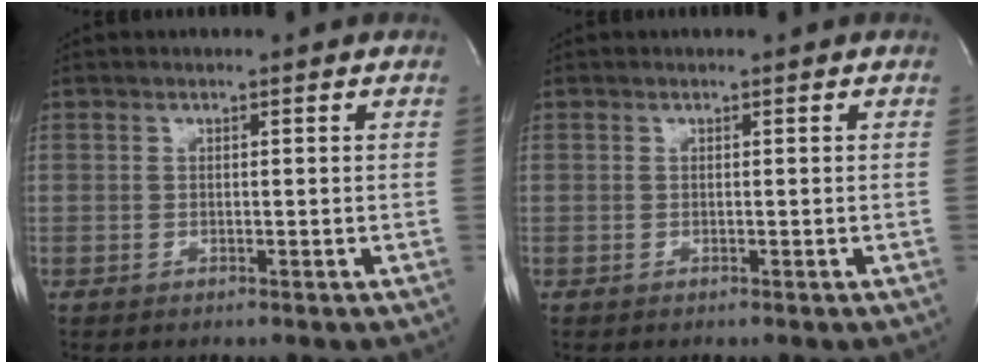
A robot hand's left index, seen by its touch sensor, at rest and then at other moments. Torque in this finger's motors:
{"motor_torque": [-0.14, 0.04, 0.03, 0.02]}